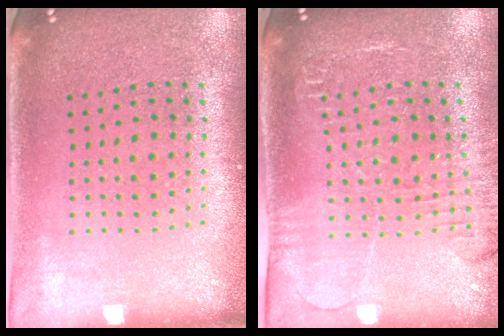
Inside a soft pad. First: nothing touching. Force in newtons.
{"total": 1.9, "press": 1.9, "slide": 0.1}